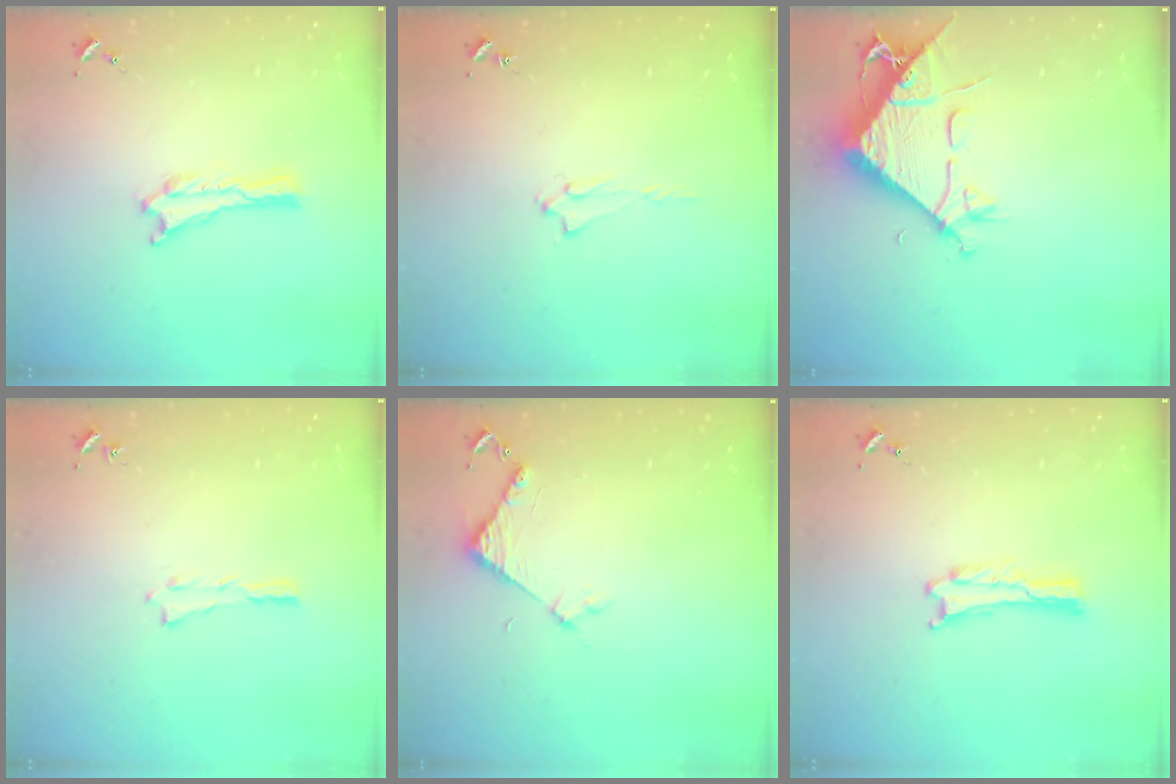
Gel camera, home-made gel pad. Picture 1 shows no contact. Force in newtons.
{"total": 1.7, "press": 1.6, "slide": 0.2}
{"total": 9.5, "press": 9.4, "slide": 1.2}
{"total": 0.0}
{"total": 3.8, "press": 3.8, "slide": 0.3}
{"total": 0.0}